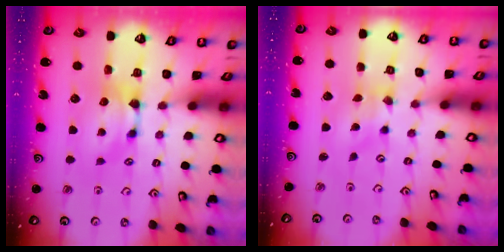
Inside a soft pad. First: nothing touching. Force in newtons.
{"total": 2.9, "press": 2.7, "slide": 0.9}